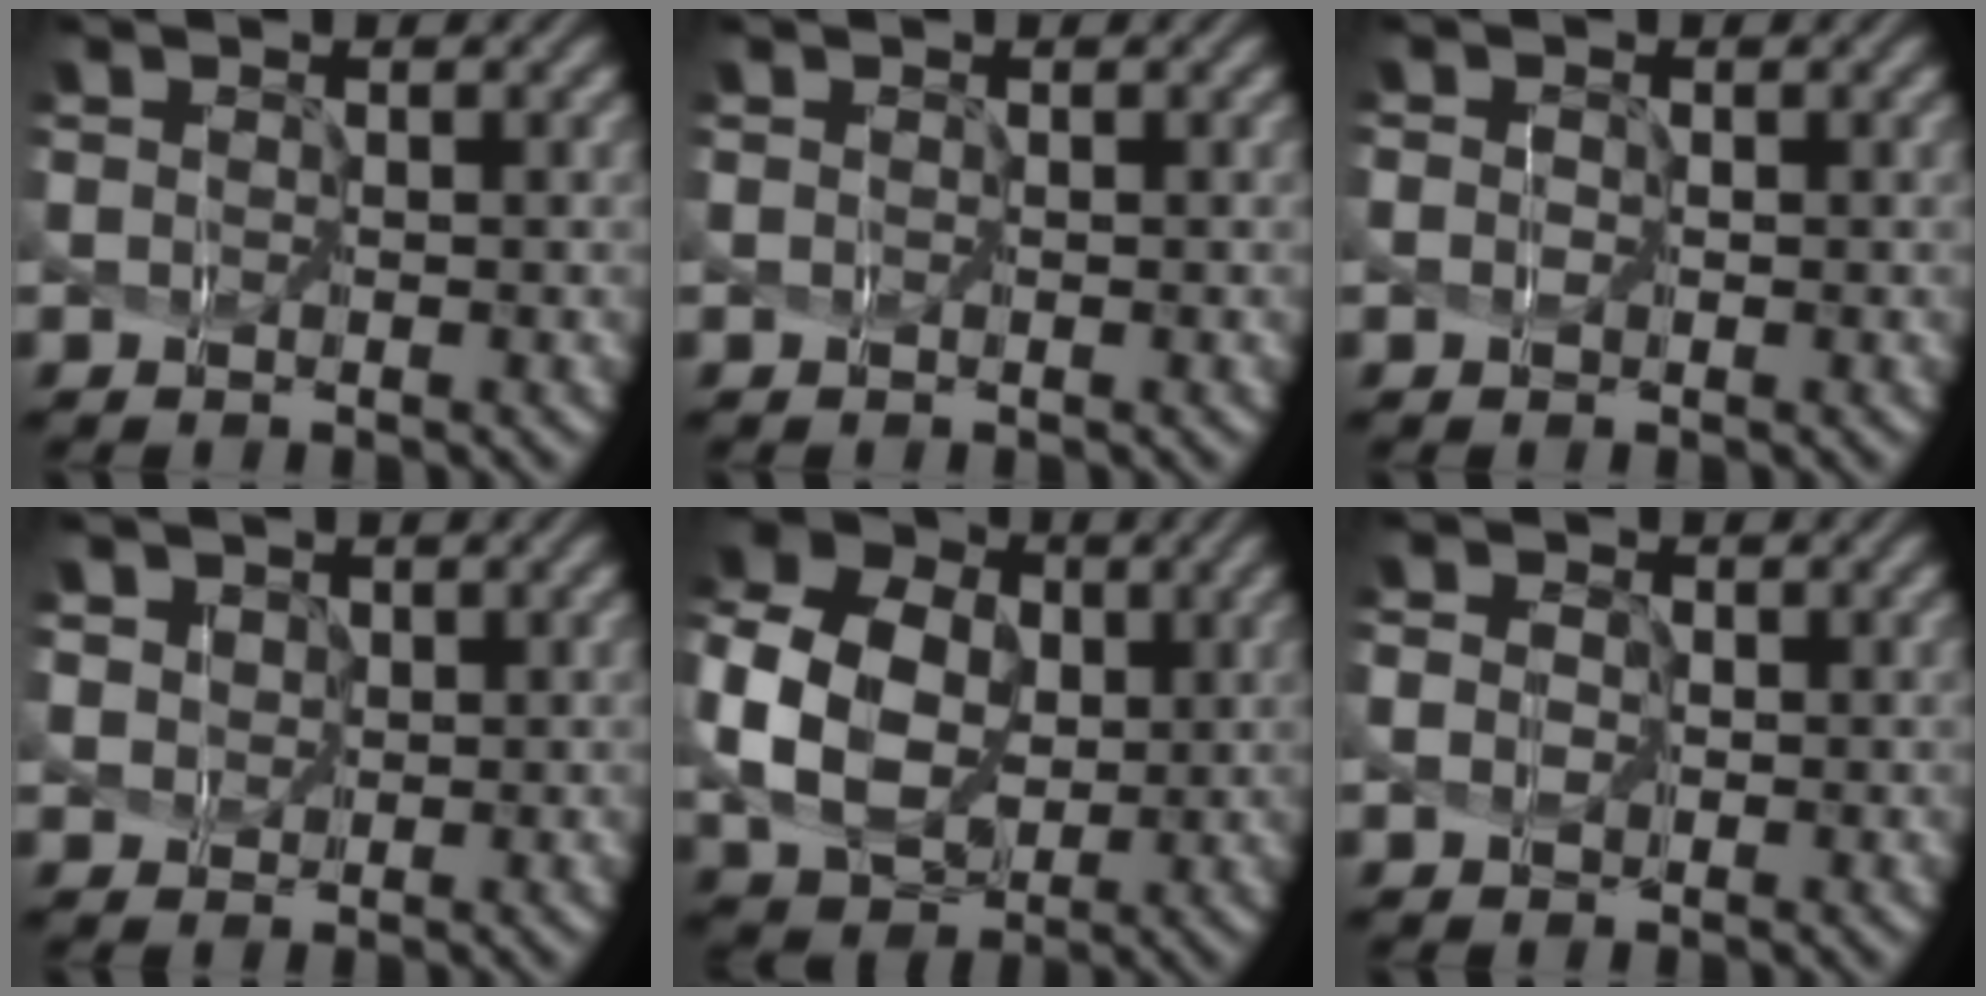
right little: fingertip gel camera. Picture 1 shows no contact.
{"total": 0.0}
{"total": 0.6, "force": [-0.2, 0.5, 0.3], "torque": [-0.009, 0.000, -0.001]}
{"total": 5.0, "force": [2.7, 3.6, 2.1], "torque": [-0.048, 0.017, 0.032]}
{"total": 10.6, "force": [0.4, 8.4, 6.4], "torque": [-0.168, -0.001, 0.015]}
{"total": 1.9, "force": [-0.1, 1.6, 0.9], "torque": [-0.016, 0.008, -0.005]}